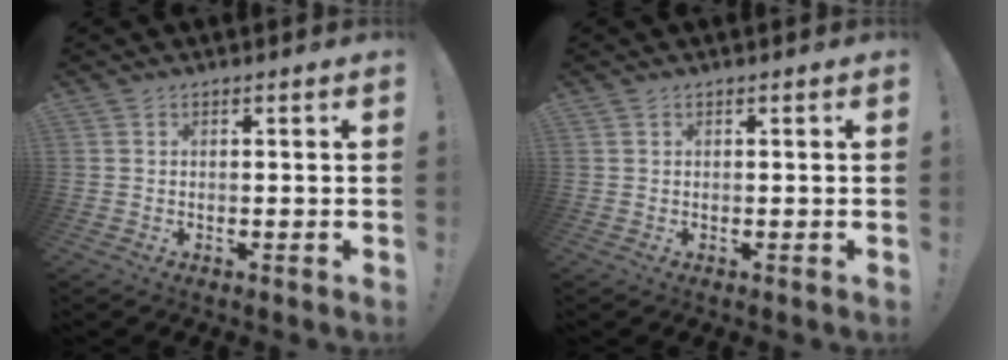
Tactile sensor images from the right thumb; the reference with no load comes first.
{"total": 0.0}